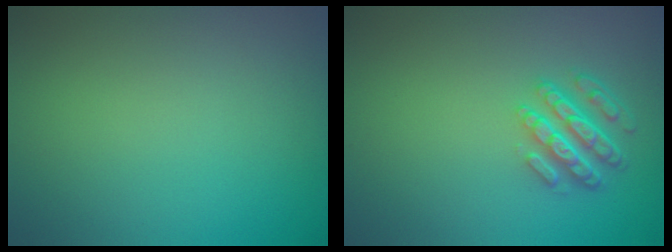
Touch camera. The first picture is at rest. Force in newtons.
{"total": 4.3, "press": 3.3, "slide": 2.8}